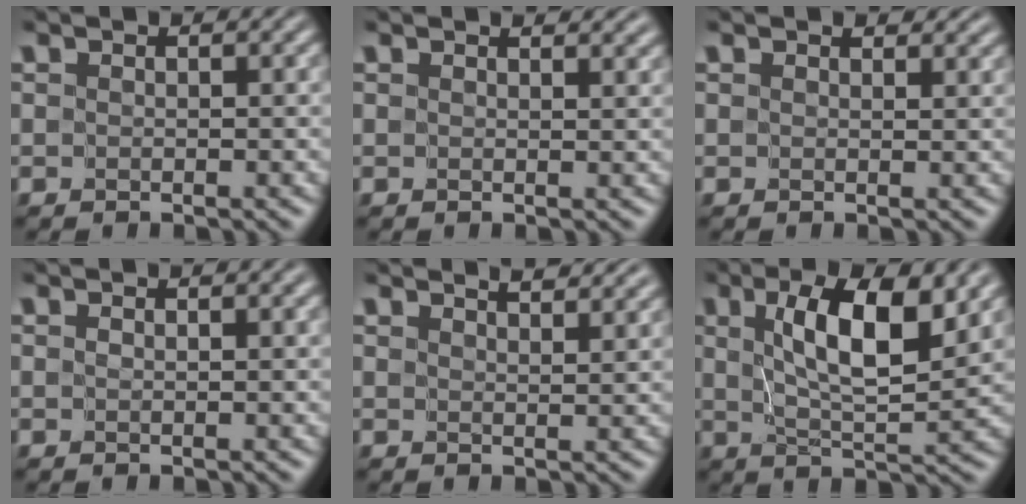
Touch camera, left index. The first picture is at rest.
{"total": 2.3, "force": [1.9, 0.6, 1.0], "torque": [-0.002, 0.006, 0.013]}
{"total": 2.1, "force": [1.7, 0.7, 0.9], "torque": [-0.010, 0.002, 0.021]}
{"total": 0.8, "force": [0.5, 0.0, 0.6], "torque": [-0.003, -0.003, 0.012]}
{"total": 4.5, "force": [3.8, 1.1, 2.1], "torque": [-0.008, 0.024, 0.025]}
{"total": 8.0, "force": [2.3, 2.7, 7.2], "torque": [-0.118, 0.000, 0.042]}